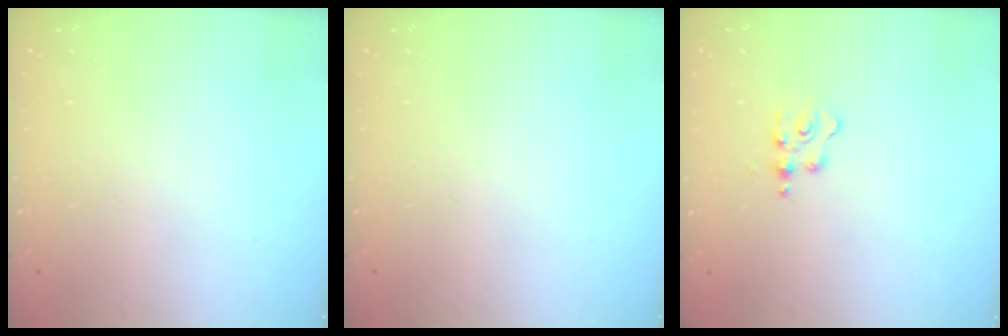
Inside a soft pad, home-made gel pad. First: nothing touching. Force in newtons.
{"total": 0.0}
{"total": 3.6, "press": 3.6, "slide": 0.4}